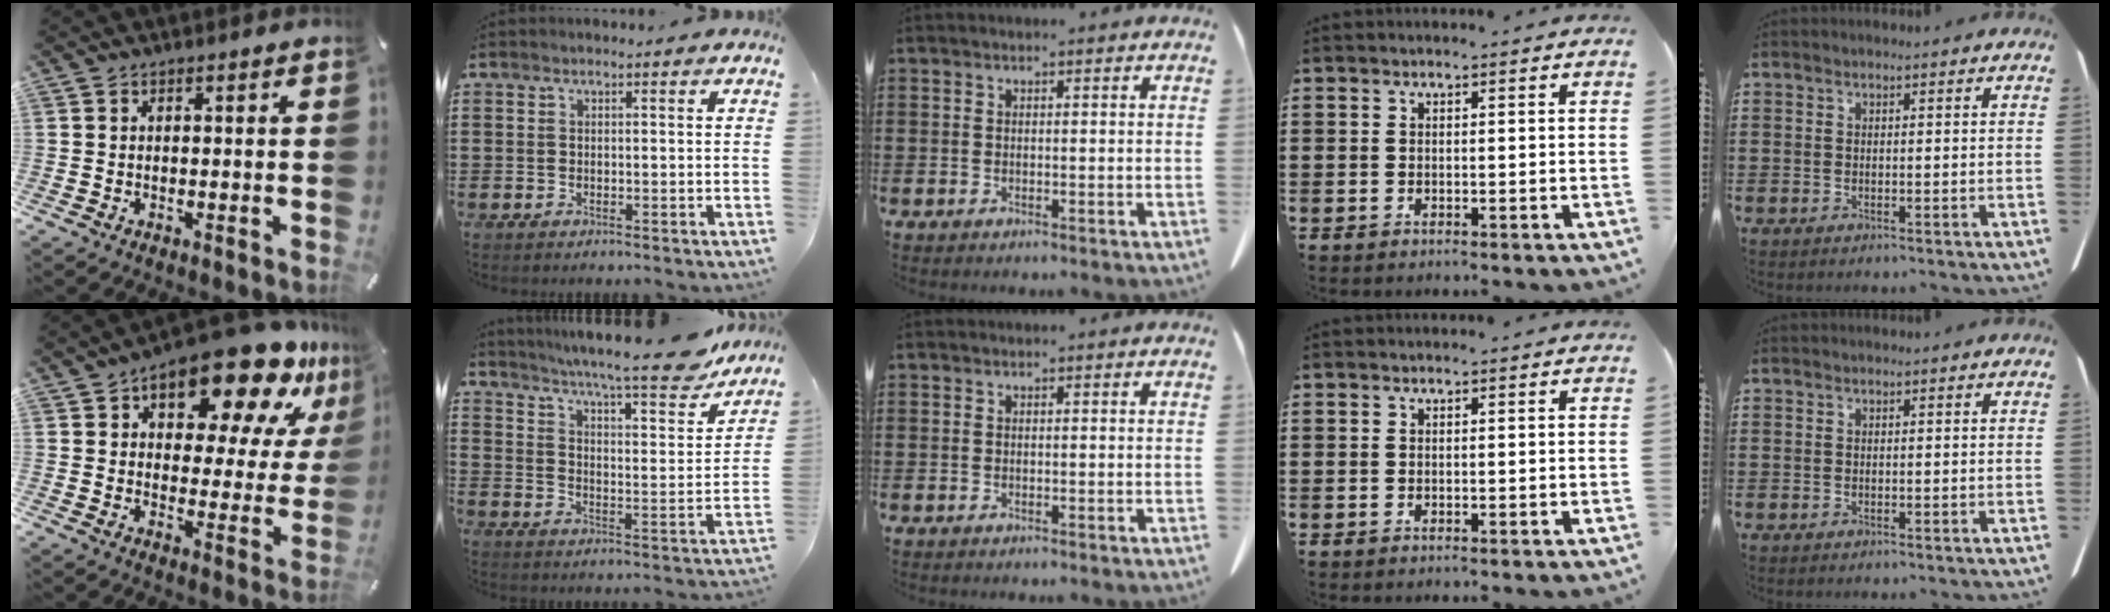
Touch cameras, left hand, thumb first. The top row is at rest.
{"thumb": {"total": 19.8, "force": [13.7, 8.2, 11.6], "torque": [-0.162, -0.101, 0.224]}, "index": {"total": 10.4, "force": [8.9, 0.4, 5.2], "torque": [-0.099, -0.059, 0.145]}}